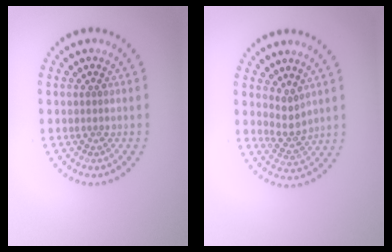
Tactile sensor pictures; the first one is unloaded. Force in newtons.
{"total": 2.0, "press": 1.5, "slide": 1.3}